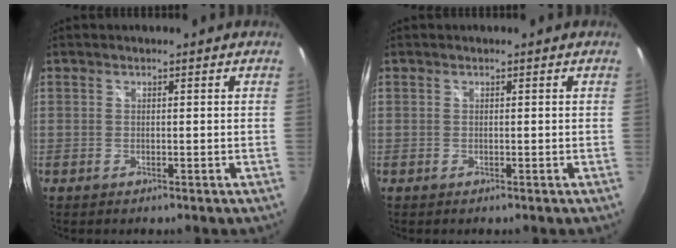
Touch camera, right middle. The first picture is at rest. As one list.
[{"total": 0.0}]